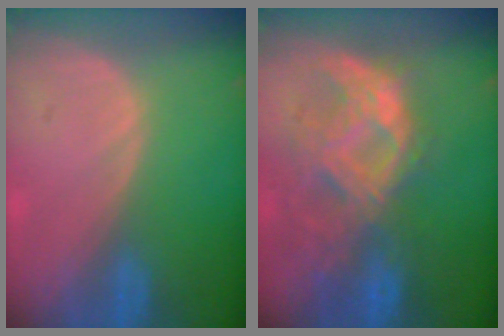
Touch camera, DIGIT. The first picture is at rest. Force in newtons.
{"total": 9.8, "press": 8.8, "slide": 4.2}